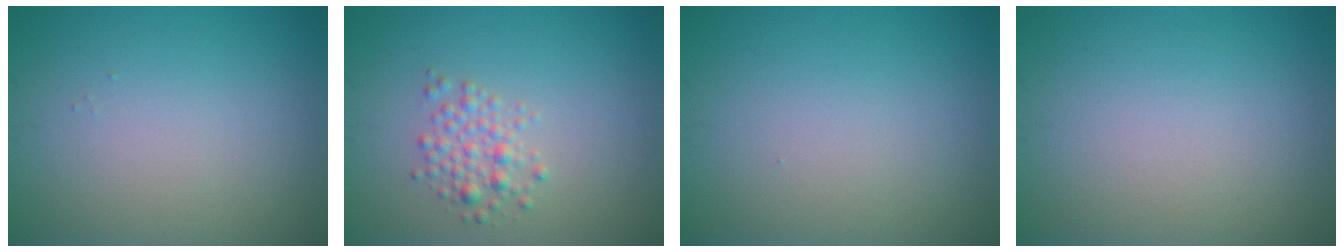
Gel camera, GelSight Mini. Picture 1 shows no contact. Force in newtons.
{"total": 2.1, "press": 2.1, "slide": 0.2}
{"total": 0.0}
{"total": 0.0}